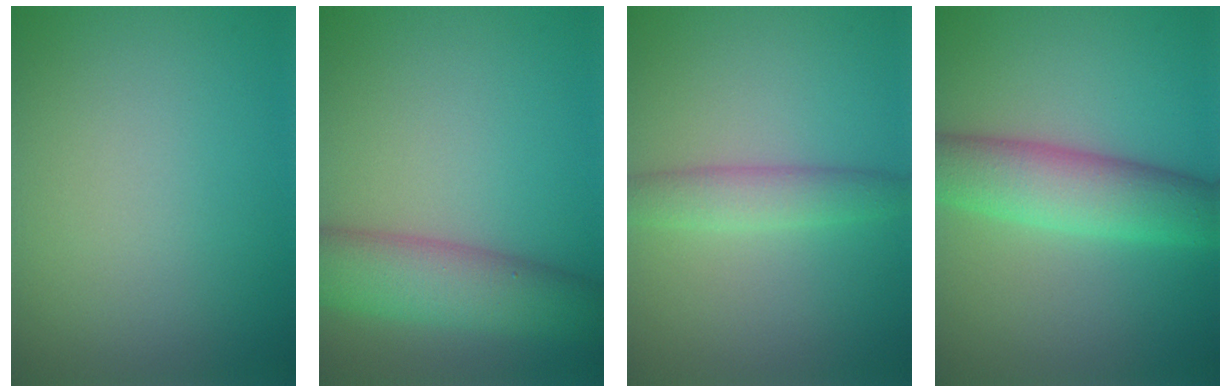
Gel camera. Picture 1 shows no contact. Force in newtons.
{"total": 6.4, "press": 6.4, "slide": 0.3}
{"total": 2.9, "press": 2.9, "slide": 0.1}
{"total": 6.5, "press": 6.5, "slide": 0.5}